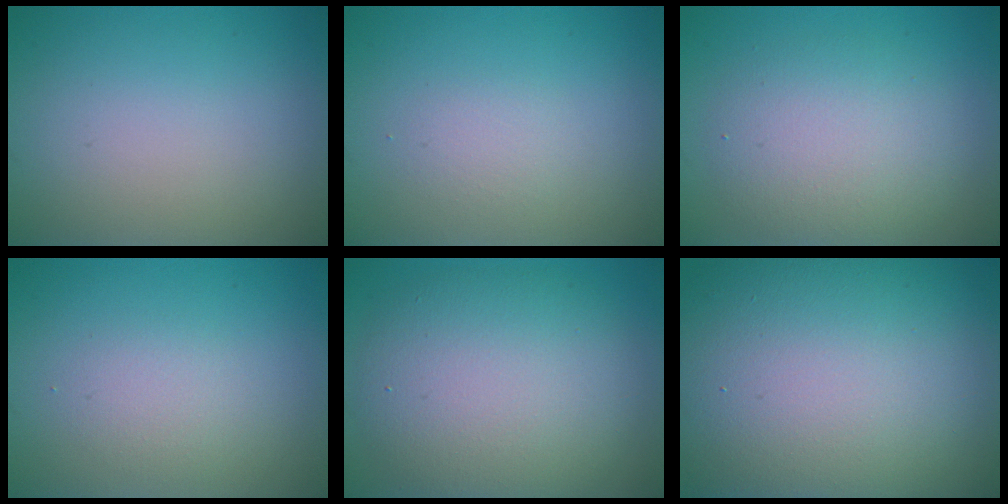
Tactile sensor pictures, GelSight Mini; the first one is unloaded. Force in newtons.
{"total": 1.2, "press": 1.2, "slide": 0.0}
{"total": 4.7, "press": 4.7, "slide": 0.2}
{"total": 1.7, "press": 1.7, "slide": 0.0}
{"total": 8.7, "press": 8.7, "slide": 0.3}
{"total": 19.3, "press": 19.3, "slide": 0.3}